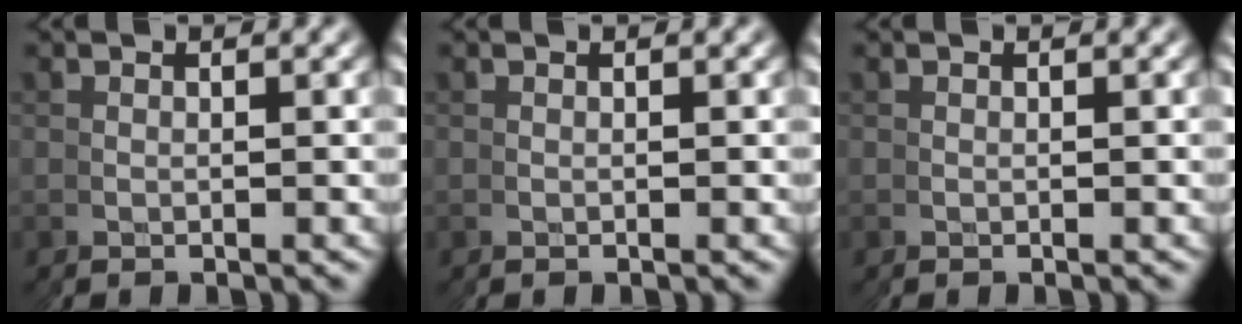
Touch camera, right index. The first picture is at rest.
{"total": 0.0}
{"total": 0.0}